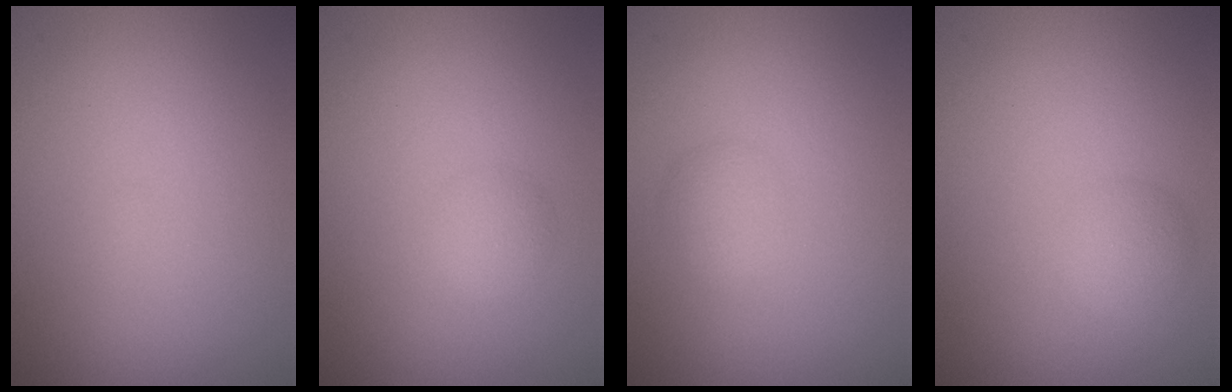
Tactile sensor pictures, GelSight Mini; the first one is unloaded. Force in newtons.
{"total": 1.4, "press": 1.4, "slide": 0.0}
{"total": 1.5, "press": 1.5, "slide": 0.1}
{"total": 1.9, "press": 1.9, "slide": 0.1}